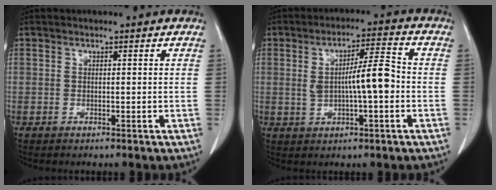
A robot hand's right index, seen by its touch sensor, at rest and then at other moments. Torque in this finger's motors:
{"motor_torque": [0.26, -0.03, 0.20, 0.08]}